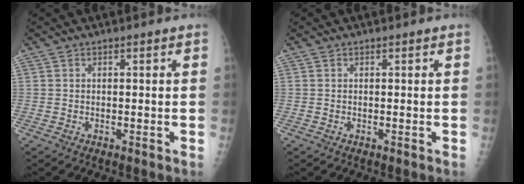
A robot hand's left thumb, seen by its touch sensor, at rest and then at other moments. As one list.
[{"total": 0.0}]